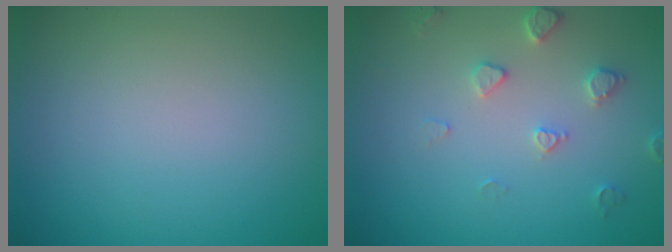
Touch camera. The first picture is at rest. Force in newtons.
{"total": 2.2, "press": 2.2, "slide": 0.4}